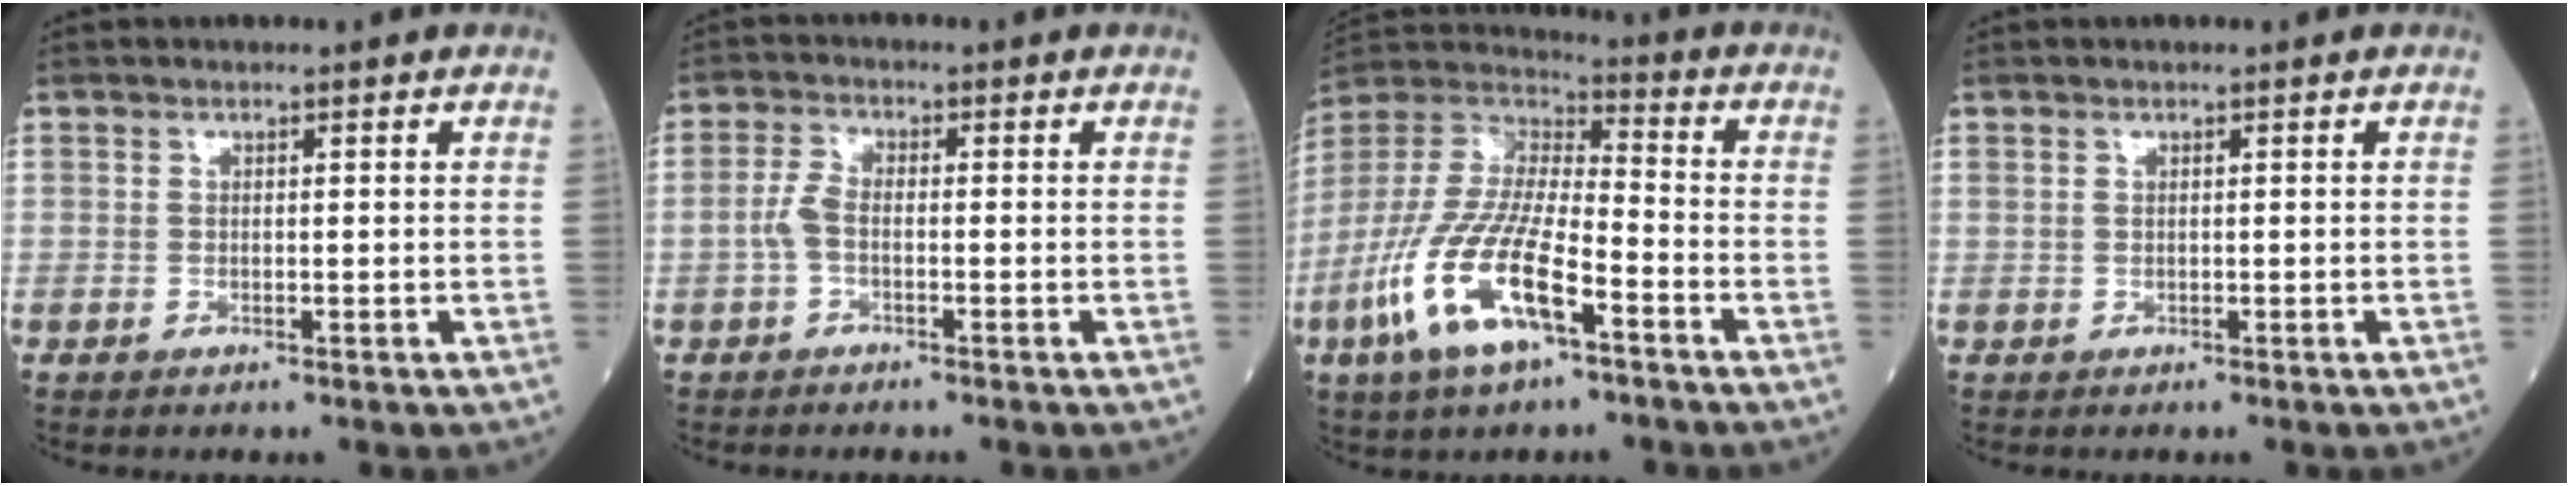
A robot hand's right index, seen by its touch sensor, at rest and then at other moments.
{"total": 2.9, "force": [-1.2, 1.1, 2.4], "torque": [-0.058, 0.001, -0.027]}
{"total": 16.5, "force": [-7.6, 4.7, 13.9], "torque": [-0.306, -0.012, -0.142]}
{"total": 0.0}